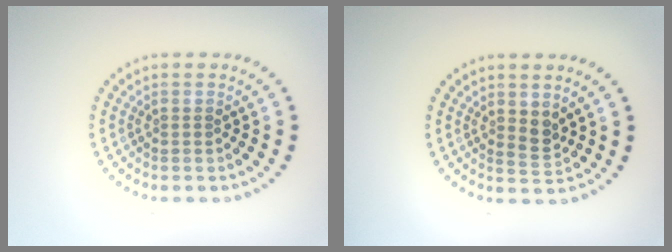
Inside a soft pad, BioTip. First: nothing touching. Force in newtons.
{"total": 1.4, "press": 1.3, "slide": 0.7}